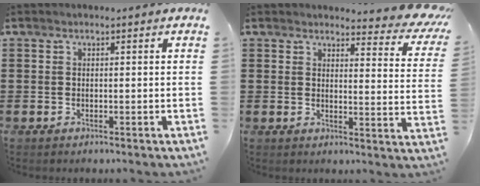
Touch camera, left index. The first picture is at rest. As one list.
[{"total": 4.5, "force": [4.1, 0.3, 1.9], "torque": [-0.037, -0.025, 0.068]}]